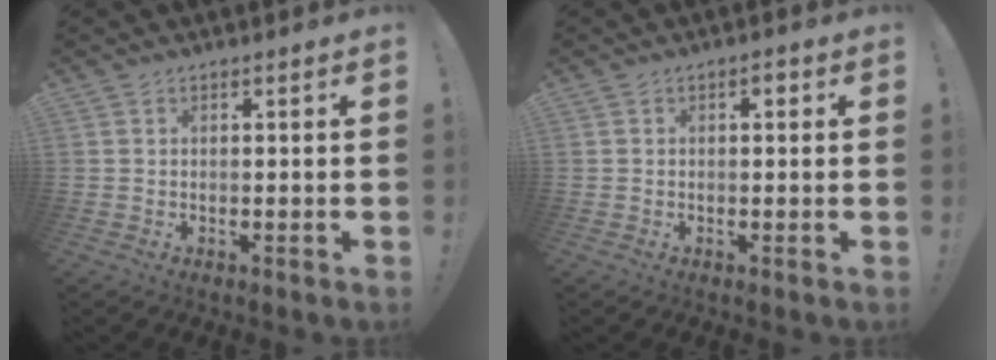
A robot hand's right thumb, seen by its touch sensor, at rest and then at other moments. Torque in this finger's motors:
{"motor_torque": [0.56, 0.92, 0.53, -0.02, -0.03]}